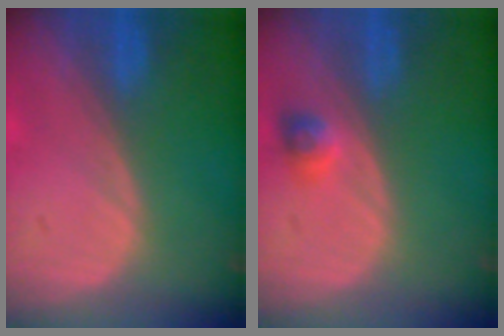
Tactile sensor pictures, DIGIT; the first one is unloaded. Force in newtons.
{"total": 2.3, "press": 2.2, "slide": 0.7}